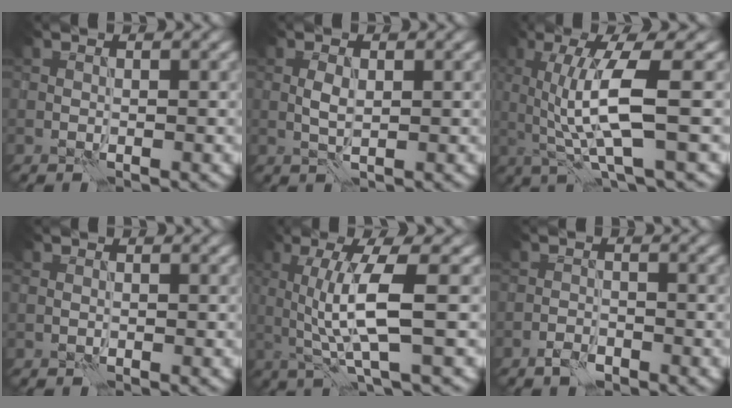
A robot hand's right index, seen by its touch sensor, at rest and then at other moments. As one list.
[{"total": 1.6, "force": [0.2, 0.6, 1.4], "torque": [-0.030, 0.003, 0.003]}, {"total": 6.5, "force": [0.3, 1.1, 6.4], "torque": [-0.124, -0.006, 0.011]}, {"total": 0.7, "force": [-0.1, 0.6, 0.4], "torque": [-0.007, 0.001, 0.000]}, {"total": 5.8, "force": [0.3, 0.9, 5.7], "torque": [-0.116, -0.004, 0.010]}, {"total": 1.5, "force": [-1.2, 0.6, 0.7], "torque": [-0.011, 0.004, -0.026]}]